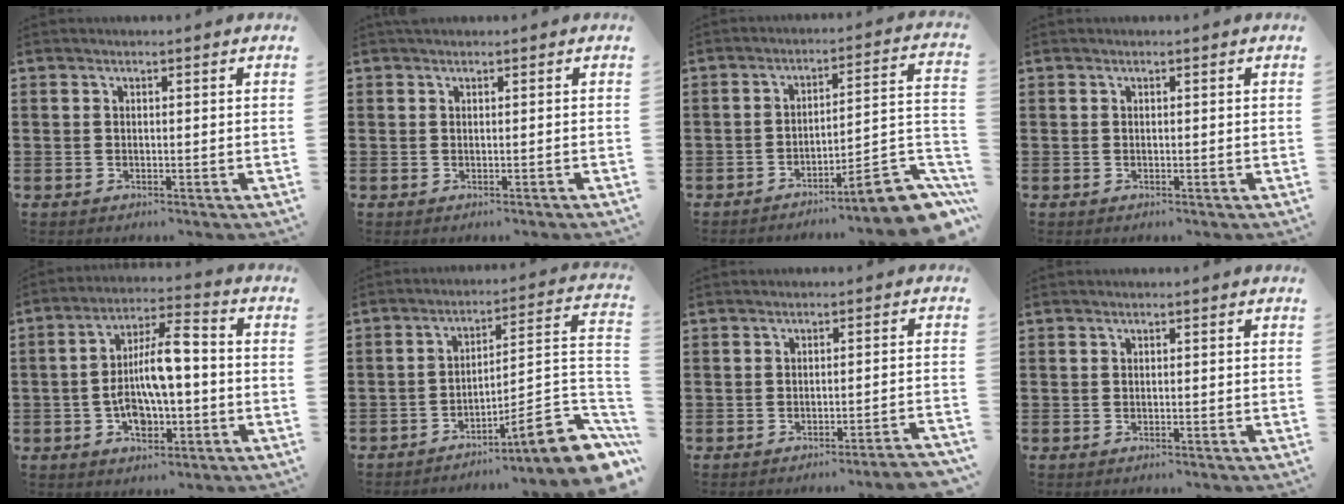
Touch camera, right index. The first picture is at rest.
{"total": 0.0}
{"total": 8.9, "force": [-6.6, 1.1, 5.9], "torque": [-0.076, 0.003, -0.123]}
{"total": 0.0}
{"total": 10.8, "force": [-1.6, 4.7, 9.6], "torque": [-0.184, 0.002, -0.030]}
{"total": 10.3, "force": [-6.3, 1.8, 8.0], "torque": [-0.107, -0.001, -0.120]}
{"total": 2.4, "force": [-2.1, -0.5, 1.1], "torque": [-0.020, -0.005, -0.042]}
{"total": 0.0}